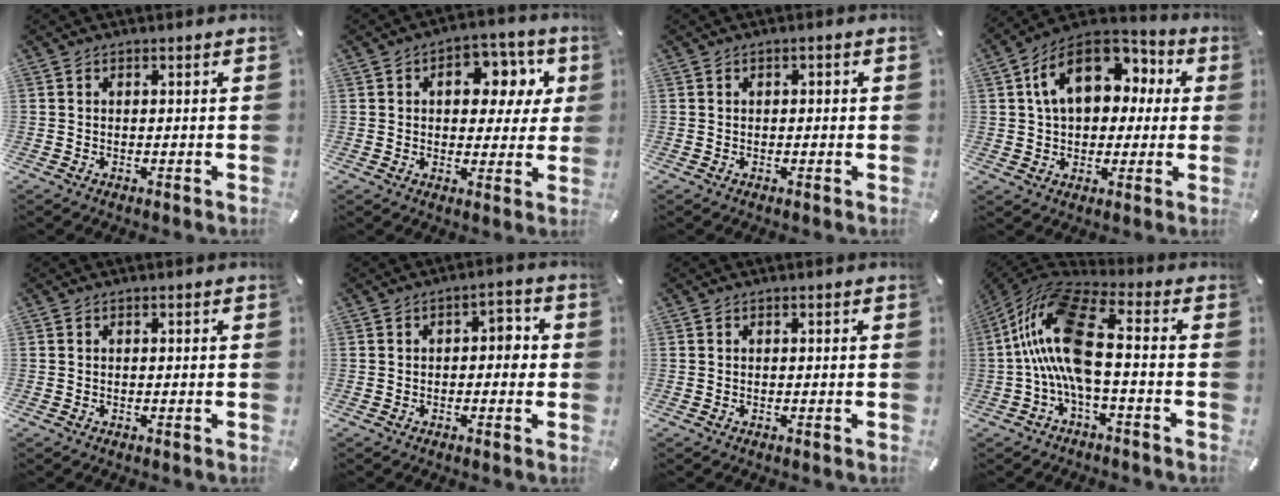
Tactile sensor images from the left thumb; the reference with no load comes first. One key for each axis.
{"total": 10.7, "fx": 2.9, "fy": 7.2, "fz": 7.3, "tx": -0.086, "ty": -0.006, "tz": 0.040}
{"total": 0.9, "fx": -0.1, "fy": 0.7, "fz": 0.6, "tx": -0.010, "ty": 0.005, "tz": -0.004}
{"total": 15.8, "fx": 4.5, "fy": 11.6, "fz": 9.8, "tx": -0.172, "ty": -0.004, "tz": 0.083}
{"total": 0.0}
{"total": 3.8, "fx": -0.8, "fy": 2.1, "fz": 3.0, "tx": -0.040, "ty": 0.010, "tz": -0.022}
{"total": 0.0}
{"total": 15.2, "fx": -1.2, "fy": 5.9, "fz": 14.0, "tx": -0.290, "ty": -0.001, "tz": -0.026}